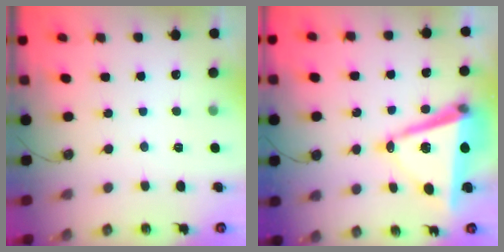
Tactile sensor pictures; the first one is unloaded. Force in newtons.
{"total": 14.4, "press": 13.8, "slide": 3.9}